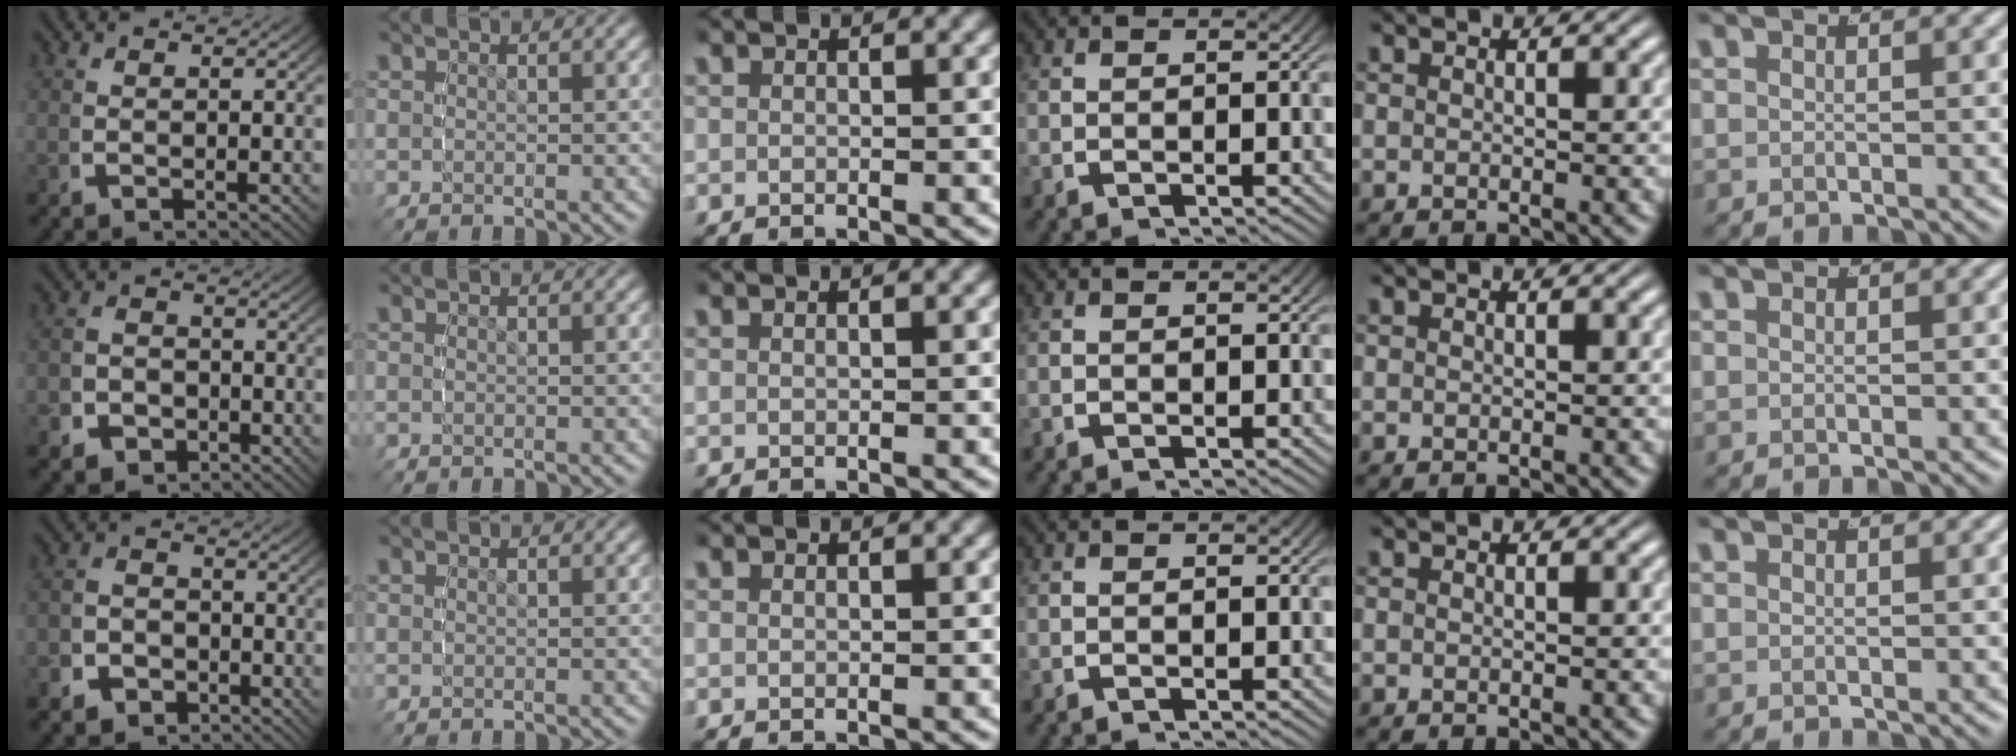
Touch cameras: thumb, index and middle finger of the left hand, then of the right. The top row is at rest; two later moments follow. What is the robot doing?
{"motion": "lift_and_place", "object": "sponge"}